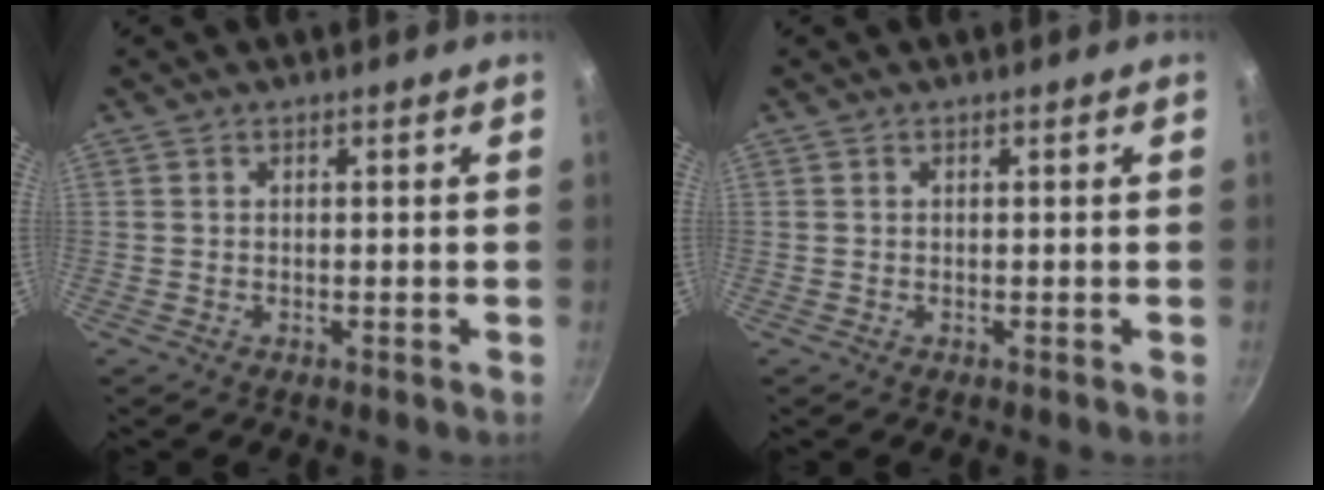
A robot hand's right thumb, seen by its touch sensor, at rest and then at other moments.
{"total": 0.0}